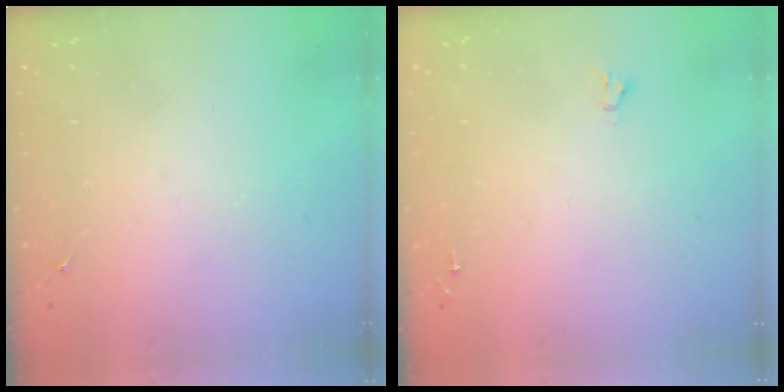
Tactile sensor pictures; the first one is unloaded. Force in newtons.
{"total": 1.6, "press": 1.6, "slide": 0.1}